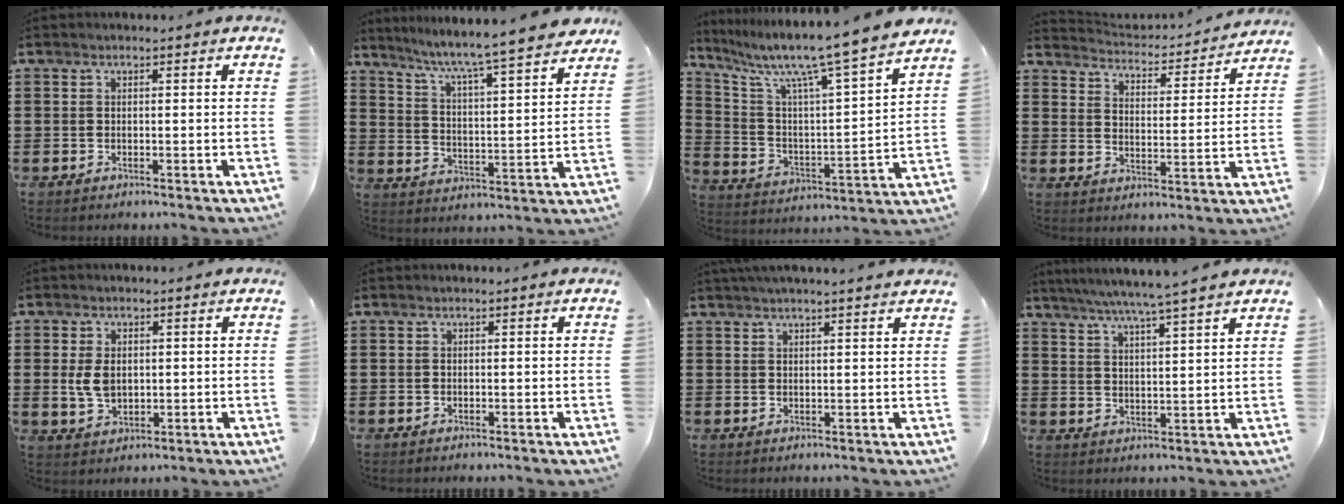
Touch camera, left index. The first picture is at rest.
{"total": 5.8, "force": [5.2, -0.8, 2.5], "torque": [-0.072, -0.049, 0.078]}
{"total": 10.2, "force": [8.5, -0.3, 5.5], "torque": [-0.135, -0.073, 0.131]}
{"total": 3.1, "force": [3.1, -0.2, 0.1], "torque": [-0.024, -0.035, 0.046]}
{"total": 4.3, "force": [0.3, 2.8, 3.3], "torque": [-0.083, 0.002, 0.000]}
{"total": 0.0}
{"total": 2.0, "force": [1.9, -0.4, 0.6], "torque": [-0.016, -0.002, 0.036]}
{"total": 5.4, "force": [4.6, -1.3, 2.6], "torque": [-0.064, -0.025, 0.077]}